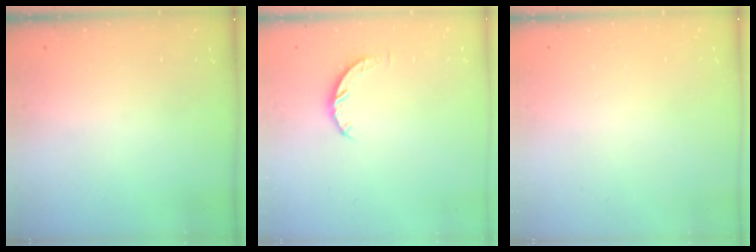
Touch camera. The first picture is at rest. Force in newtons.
{"total": 4.3, "press": 4.3, "slide": 0.5}
{"total": 2.6, "press": 2.6, "slide": 0.2}